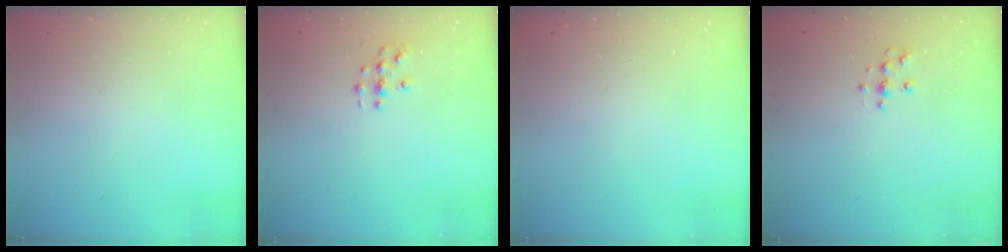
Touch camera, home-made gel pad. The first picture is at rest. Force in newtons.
{"total": 3.4, "press": 3.4, "slide": 0.2}
{"total": 0.0}
{"total": 4.9, "press": 4.8, "slide": 0.6}